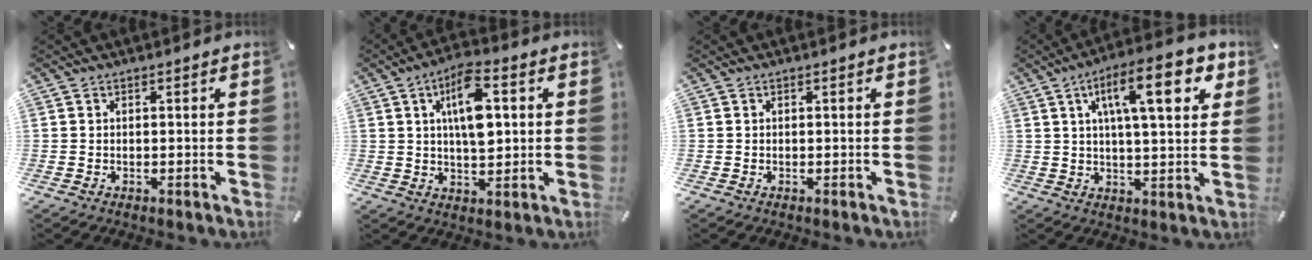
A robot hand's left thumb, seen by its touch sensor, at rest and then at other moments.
{"total": 11.2, "force": [3.0, 5.0, 9.6], "torque": [-0.174, -0.003, 0.045]}
{"total": 0.0}
{"total": 15.8, "force": [6.7, 4.9, 13.5], "torque": [-0.217, -0.004, 0.101]}